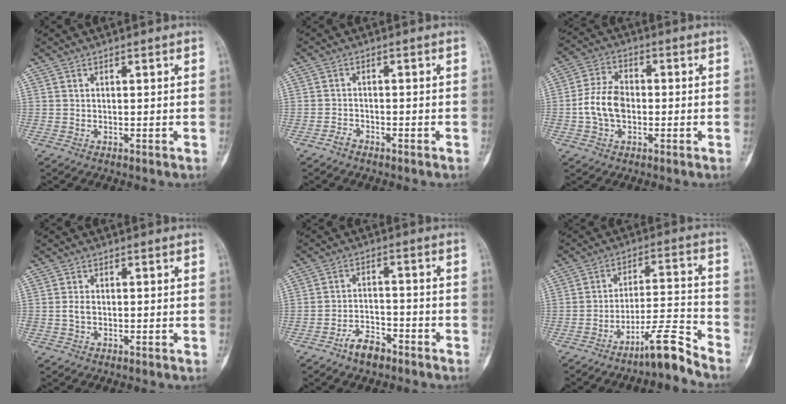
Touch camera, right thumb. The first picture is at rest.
{"total": 1.7, "force": [-1.5, 0.7, 0.5], "torque": [-0.011, 0.009, -0.030]}
{"total": 8.8, "force": [-1.2, 5.9, 6.4], "torque": [-0.112, 0.021, -0.029]}
{"total": 1.9, "force": [-0.3, 1.2, 1.4], "torque": [-0.024, 0.003, -0.007]}
{"total": 6.1, "force": [-4.4, 2.9, 3.0], "torque": [-0.042, 0.034, -0.077]}
{"total": 8.9, "force": [-7.3, 0.3, 5.0], "torque": [-0.082, 0.078, -0.128]}